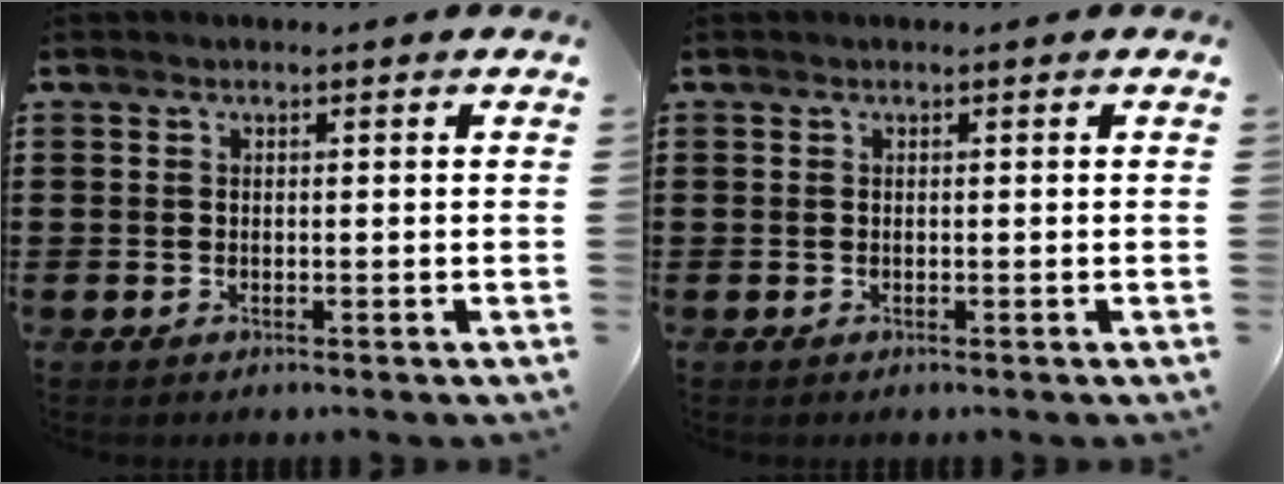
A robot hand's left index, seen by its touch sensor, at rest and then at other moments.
{"total": 0.0}